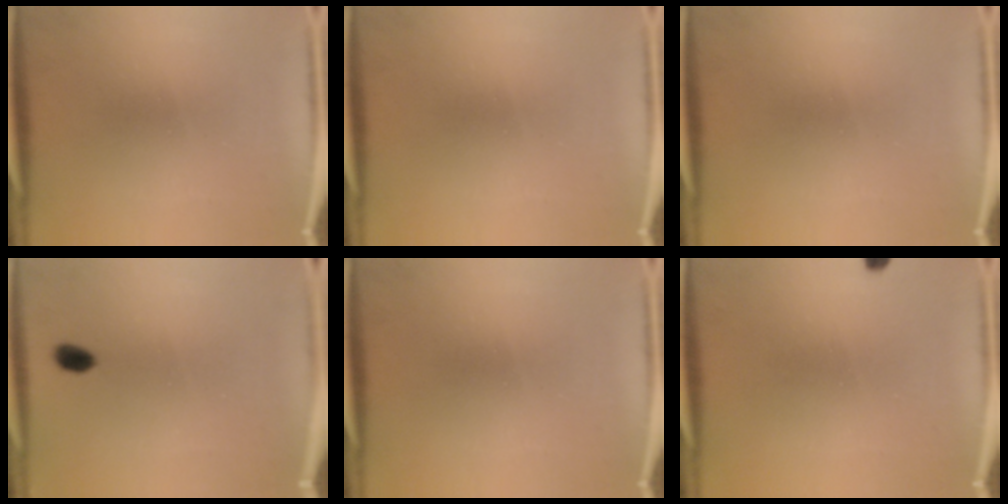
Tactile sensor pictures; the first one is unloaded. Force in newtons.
{"total": 0.0}
{"total": 0.0}
{"total": 2.4}
{"total": 0.0}
{"total": 1.4}